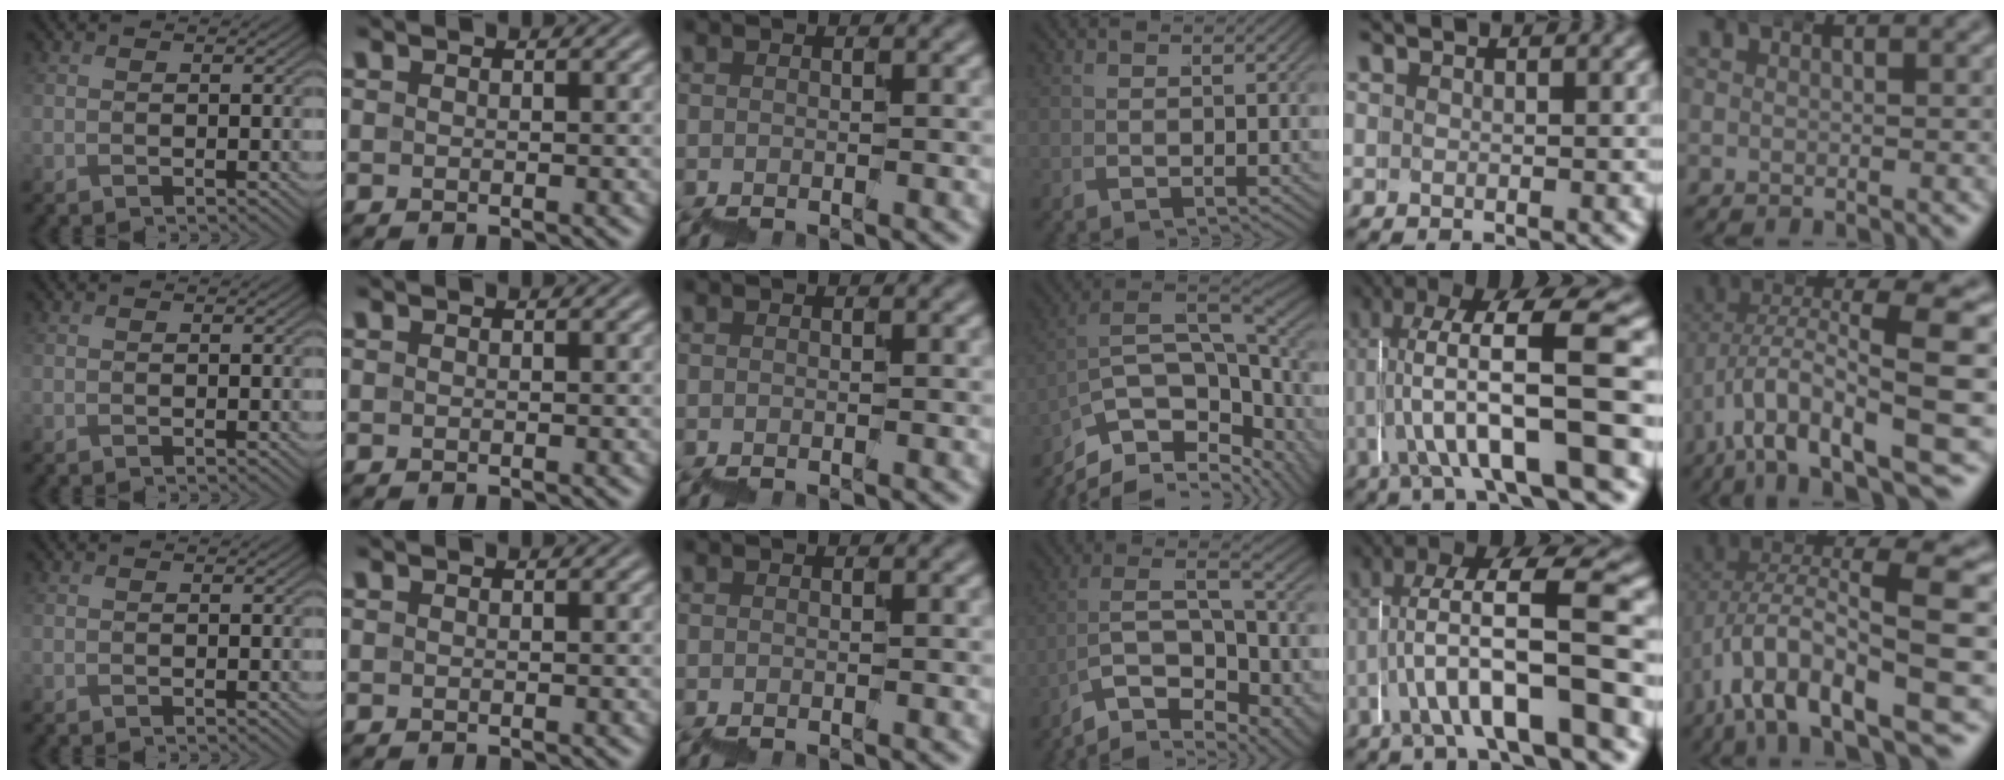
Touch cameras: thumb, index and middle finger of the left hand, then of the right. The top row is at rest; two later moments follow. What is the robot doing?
{"motion": "wrap", "object": "bubble wrap"}